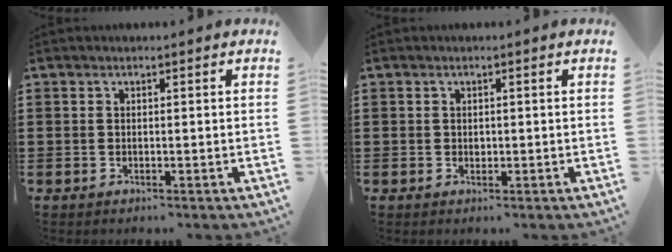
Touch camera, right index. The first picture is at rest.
{"total": 0.7, "force": [0.1, 0.6, 0.4], "torque": [-0.009, 0.003, 0.002]}